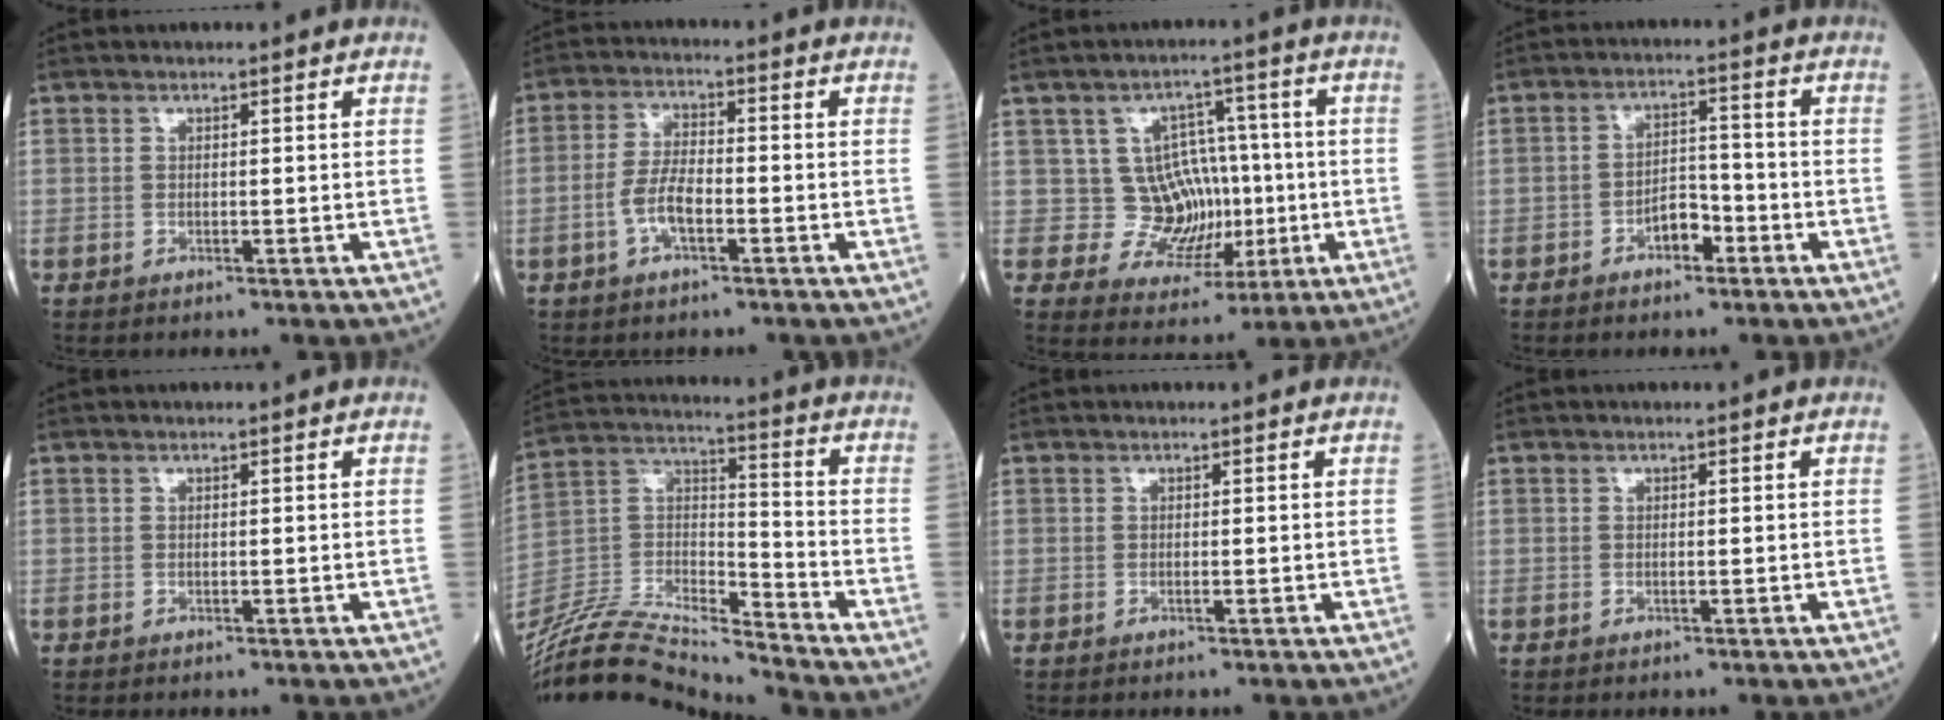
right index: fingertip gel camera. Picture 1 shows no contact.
{"total": 5.2, "force": [-2.0, 1.7, 4.5], "torque": [-0.094, 0.007, -0.042]}
{"total": 7.9, "force": [-0.1, 7.1, 3.4], "torque": [-0.036, 0.026, 0.011]}
{"total": 4.1, "force": [-2.3, 2.0, 2.7], "torque": [-0.042, 0.013, -0.042]}
{"total": 0.0}
{"total": 19.0, "force": [-18.2, -0.2, 5.3], "torque": [-0.101, 0.026, -0.333]}
{"total": 0.0}
{"total": 0.0}